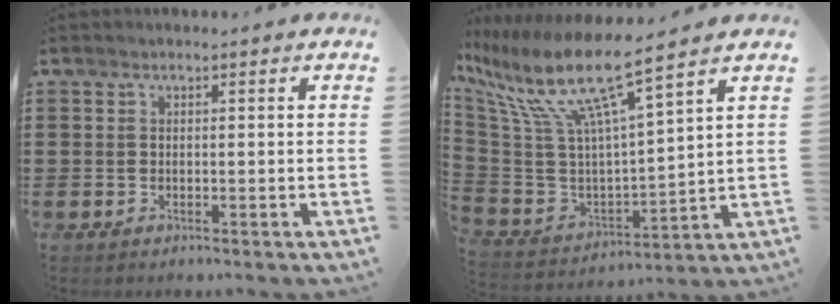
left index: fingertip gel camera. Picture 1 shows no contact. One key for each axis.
{"total": 12.0, "fx": 7.5, "fy": 1.9, "fz": 9.1, "tx": -0.203, "ty": -0.053, "tz": 0.122}